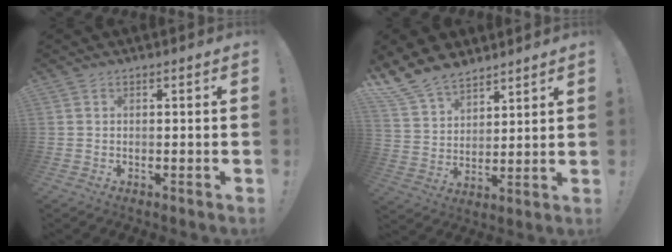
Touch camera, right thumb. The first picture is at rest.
{"total": 12.4, "force": [10.0, 6.2, 3.8], "torque": [-0.087, -0.068, 0.195]}